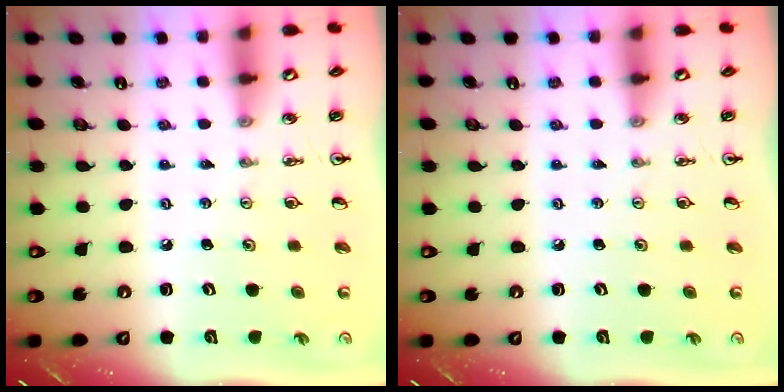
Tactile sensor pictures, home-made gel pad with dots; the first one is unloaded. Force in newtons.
{"total": 0.0}